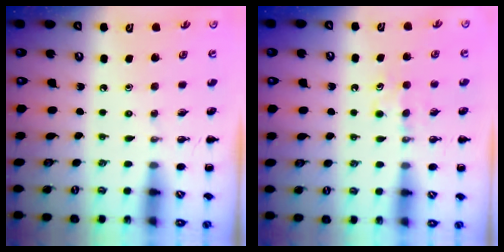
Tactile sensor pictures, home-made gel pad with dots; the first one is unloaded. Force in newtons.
{"total": 4.8, "press": 4.6, "slide": 1.2}